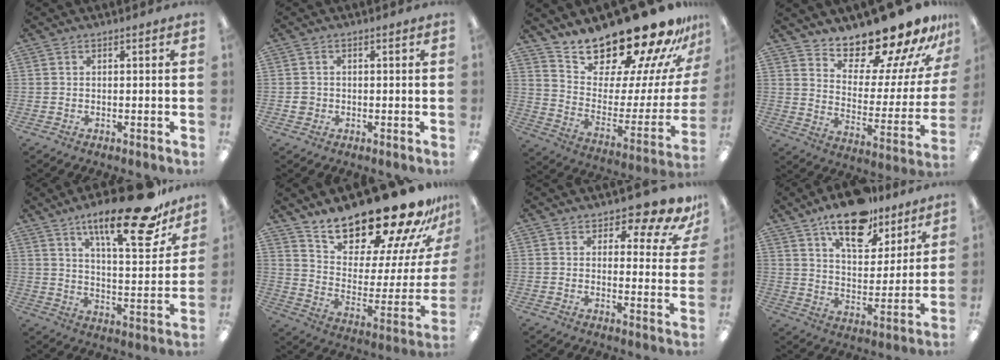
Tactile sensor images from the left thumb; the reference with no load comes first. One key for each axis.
{"total": 1.9, "fx": -0.2, "fy": 1.9, "fz": 0.4, "tx": -0.001, "ty": 0.002, "tz": -0.008}
{"total": 22.7, "fx": 20.3, "fy": 6.0, "fz": 8.1, "tx": -0.103, "ty": -0.182, "tz": 0.352}
{"total": 17.0, "fx": 15.6, "fy": 3.9, "fz": 5.4, "tx": -0.078, "ty": -0.138, "tz": 0.259}
{"total": 22.4, "fx": 15.2, "fy": 6.2, "fz": 15.3, "tx": -0.231, "ty": -0.093, "tz": 0.243}
{"total": 24.4, "fx": 20.5, "fy": 7.1, "fz": 11.2, "tx": -0.150, "ty": -0.168, "tz": 0.350}
{"total": 8.7, "fx": 7.2, "fy": 2.7, "fz": 3.9, "tx": -0.044, "ty": -0.056, "tz": 0.124}
{"total": 17.2, "fx": 12.5, "fy": 7.8, "fz": 8.9, "tx": -0.130, "ty": -0.066, "tz": 0.215}